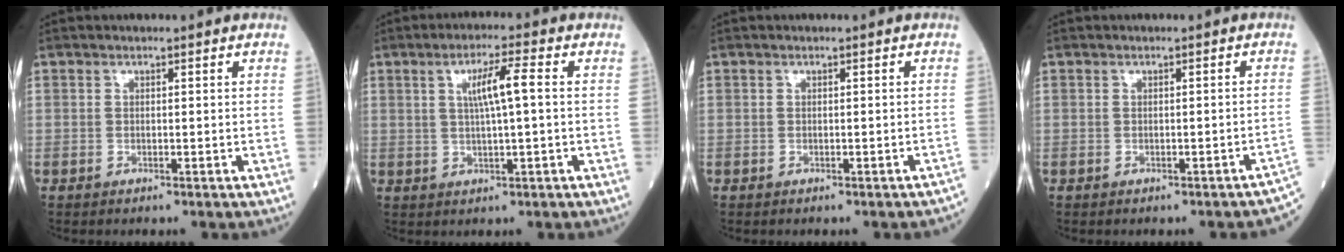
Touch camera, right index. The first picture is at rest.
{"total": 5.6, "force": [1.1, 0.0, 5.4], "torque": [-0.098, 0.005, 0.019]}
{"total": 1.5, "force": [-1.3, 0.1, 0.7], "torque": [-0.005, 0.004, -0.014]}
{"total": 2.4, "force": [-2.1, 0.3, 1.2], "torque": [-0.003, 0.003, -0.019]}